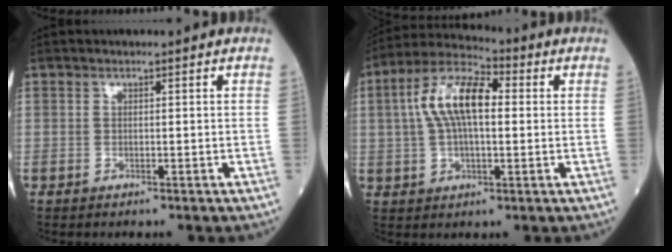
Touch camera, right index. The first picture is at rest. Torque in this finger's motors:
{"motor_torque": [1.25, 0.89, 0.30, 0.21]}